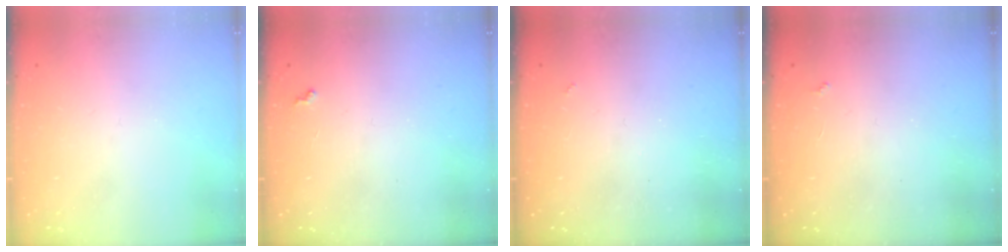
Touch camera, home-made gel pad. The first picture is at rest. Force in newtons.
{"total": 3.5, "press": 3.5, "slide": 0.5}
{"total": 2.5, "press": 2.5, "slide": 0.5}
{"total": 2.2, "press": 2.2, "slide": 0.4}